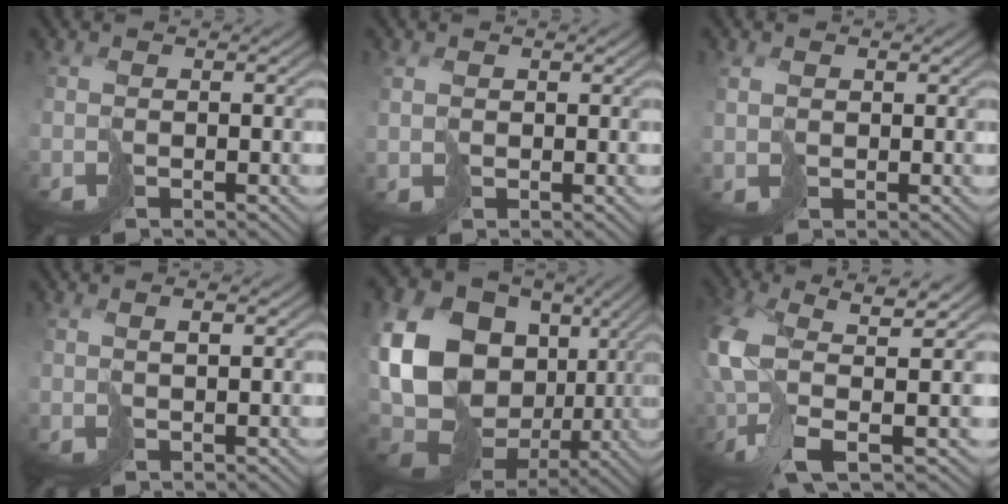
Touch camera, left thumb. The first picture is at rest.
{"total": 1.3, "force": [1.0, 0.9, -0.2], "torque": [0.003, 0.000, 0.025]}
{"total": 1.6, "force": [1.1, 1.2, -0.1], "torque": [0.000, 0.000, 0.026]}
{"total": 1.4, "force": [0.9, 0.2, 1.0], "torque": [-0.015, 0.005, 0.019]}
{"total": 19.7, "force": [0.5, 15.7, 11.9], "torque": [-0.290, -0.021, 0.030]}
{"total": 9.2, "force": [-0.7, 3.3, 8.5], "torque": [-0.191, -0.011, -0.022]}